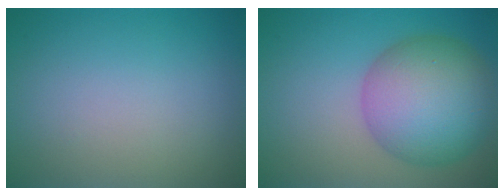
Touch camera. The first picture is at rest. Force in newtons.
{"total": 9.8, "press": 9.8, "slide": 0.2}